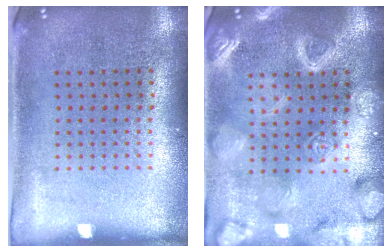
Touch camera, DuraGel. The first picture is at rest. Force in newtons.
{"total": 5.8, "press": 5.7, "slide": 0.8}